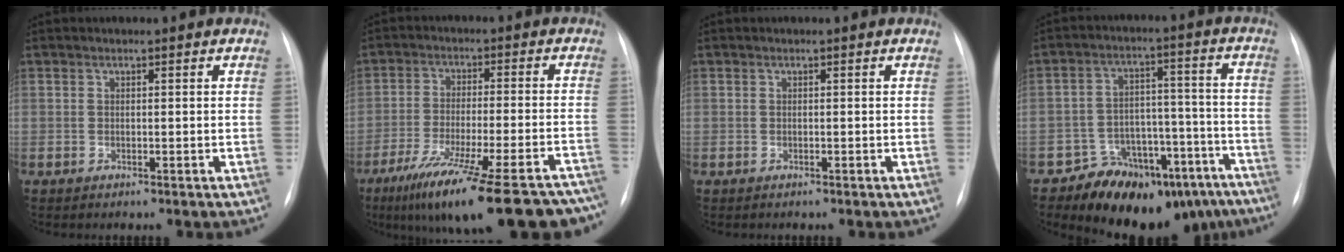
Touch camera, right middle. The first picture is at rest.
{"total": 25.6, "force": [-20.3, 3.4, 15.2], "torque": [-0.173, -0.026, -0.286]}
{"total": 0.0}
{"total": 16.4, "force": [-12.4, 8.0, 7.1], "torque": [-0.064, 0.057, -0.172]}